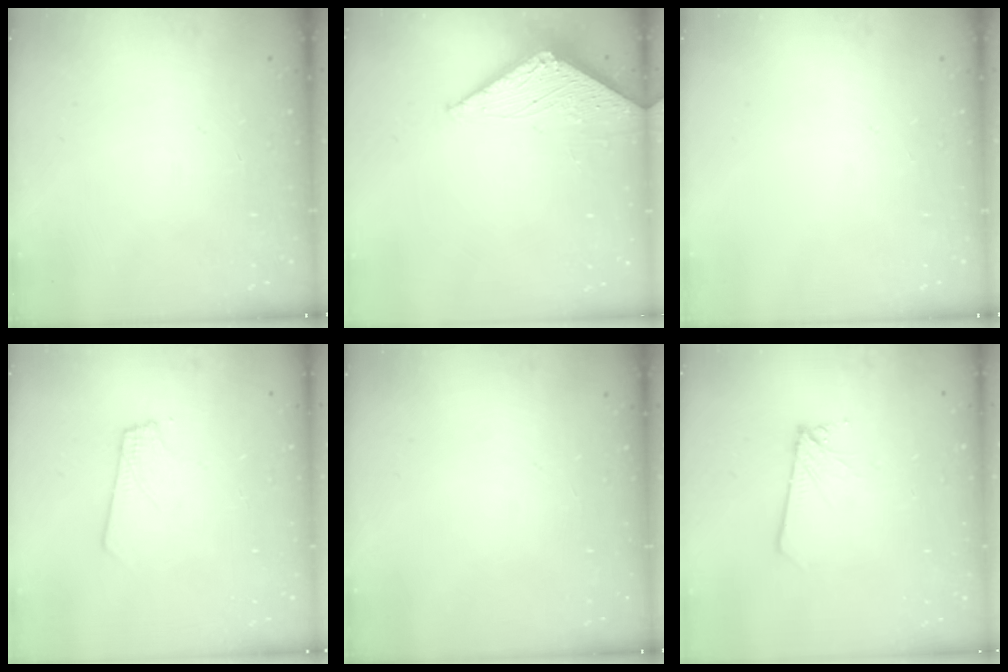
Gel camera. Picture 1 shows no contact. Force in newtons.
{"total": 3.0, "press": 2.9, "slide": 0.3}
{"total": 0.0}
{"total": 2.9, "press": 2.8, "slide": 0.3}
{"total": 0.0}
{"total": 2.0, "press": 2.0, "slide": 0.1}